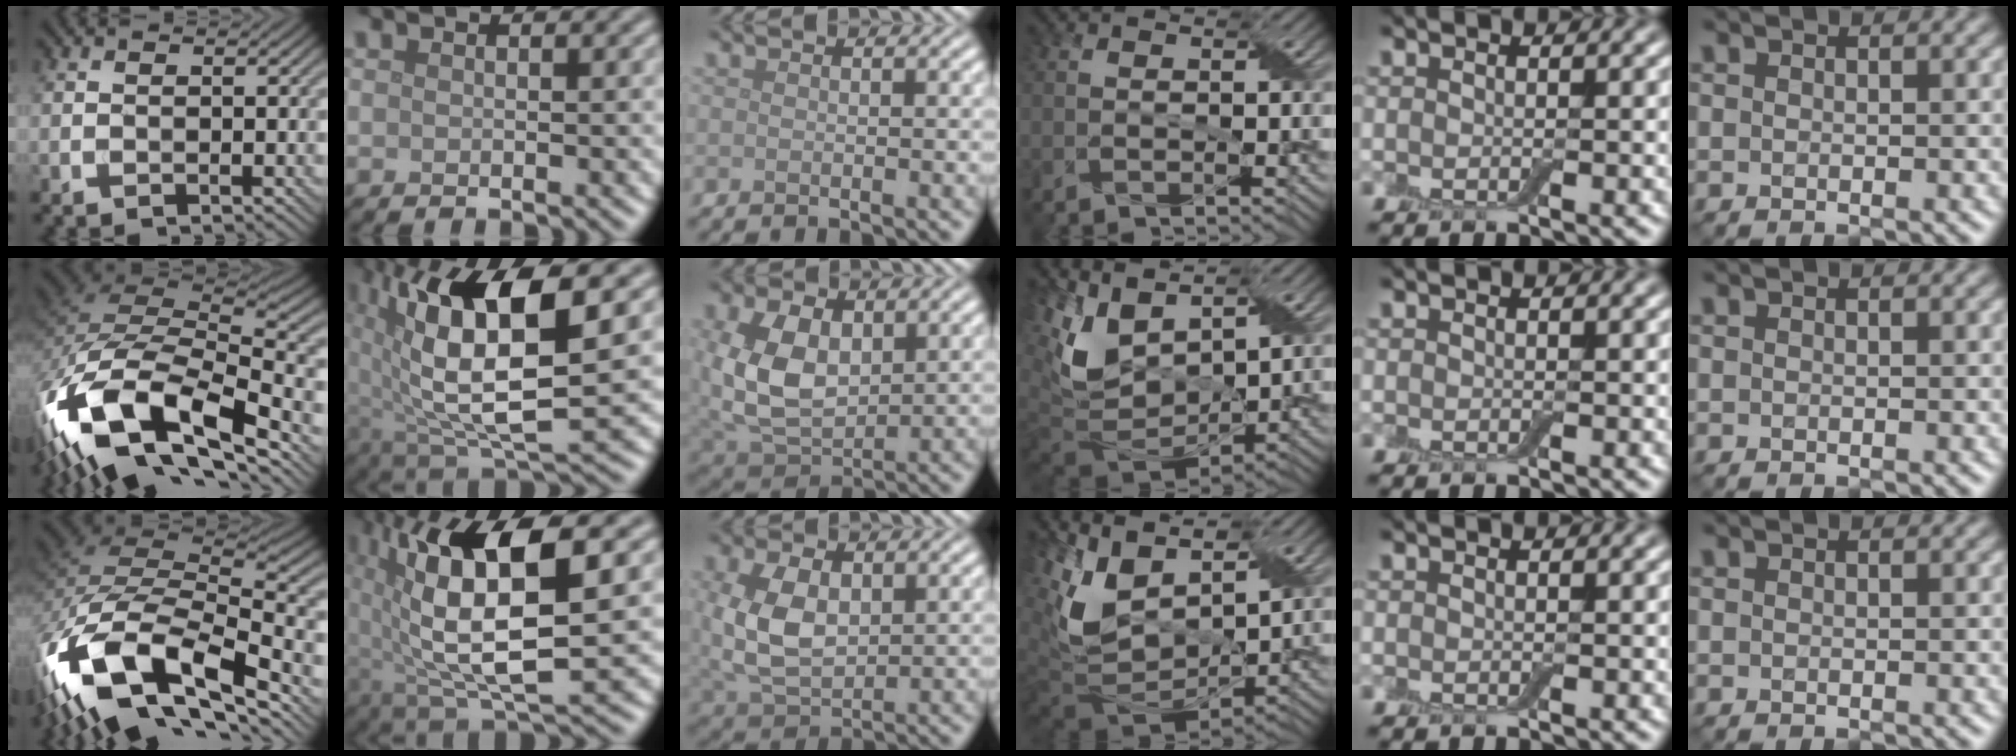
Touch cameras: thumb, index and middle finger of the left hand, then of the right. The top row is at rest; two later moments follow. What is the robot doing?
{"motion": "wrap", "object": "adhesive wrap"}